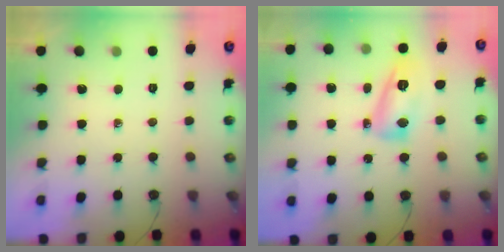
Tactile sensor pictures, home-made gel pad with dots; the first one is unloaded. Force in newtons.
{"total": 12.0, "press": 12.0, "slide": 1.0}